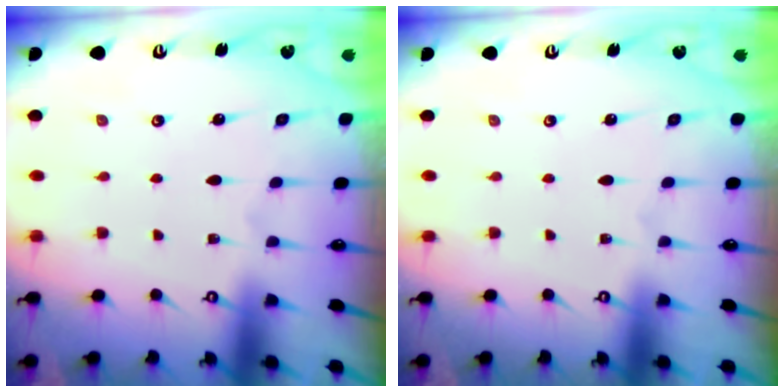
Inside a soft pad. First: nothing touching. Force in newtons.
{"total": 0.0}